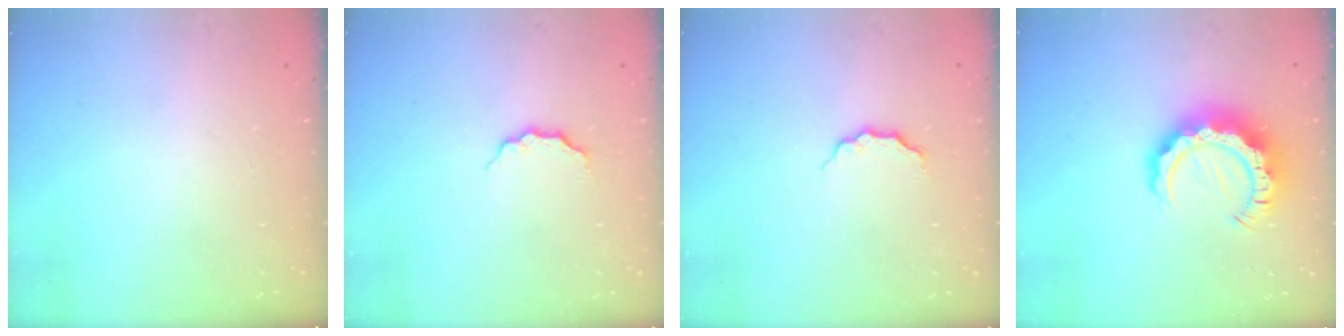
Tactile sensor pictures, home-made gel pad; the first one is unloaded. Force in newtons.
{"total": 2.7, "press": 2.6, "slide": 0.3}
{"total": 2.7, "press": 2.6, "slide": 0.3}
{"total": 11.1, "press": 11.1, "slide": 1.1}